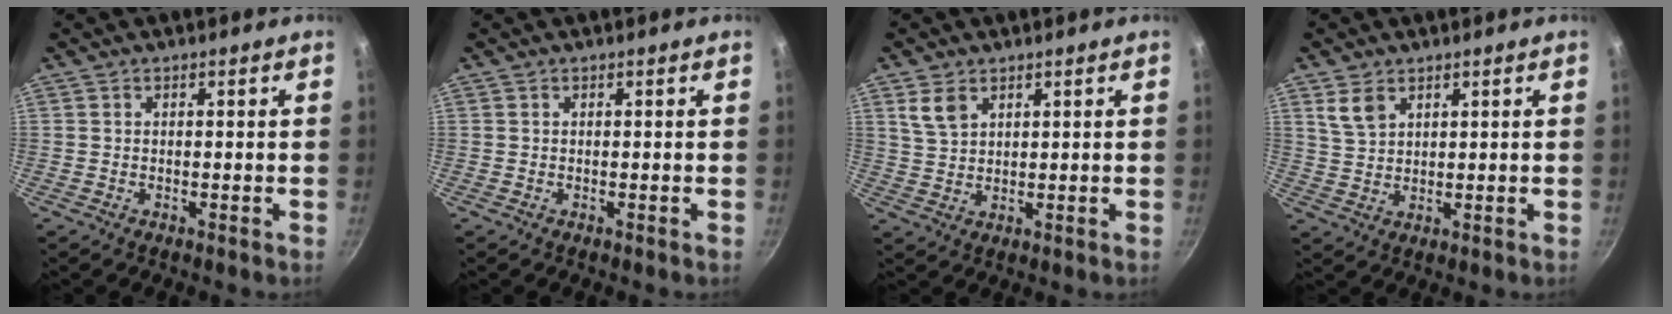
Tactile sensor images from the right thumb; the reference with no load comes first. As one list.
[{"total": 0.0}, {"total": 4.6, "force": [2.5, 2.8, 2.6], "torque": [-0.041, -0.008, 0.054]}, {"total": 4.6, "force": [2.6, 2.8, 2.5], "torque": [-0.040, -0.008, 0.057]}]